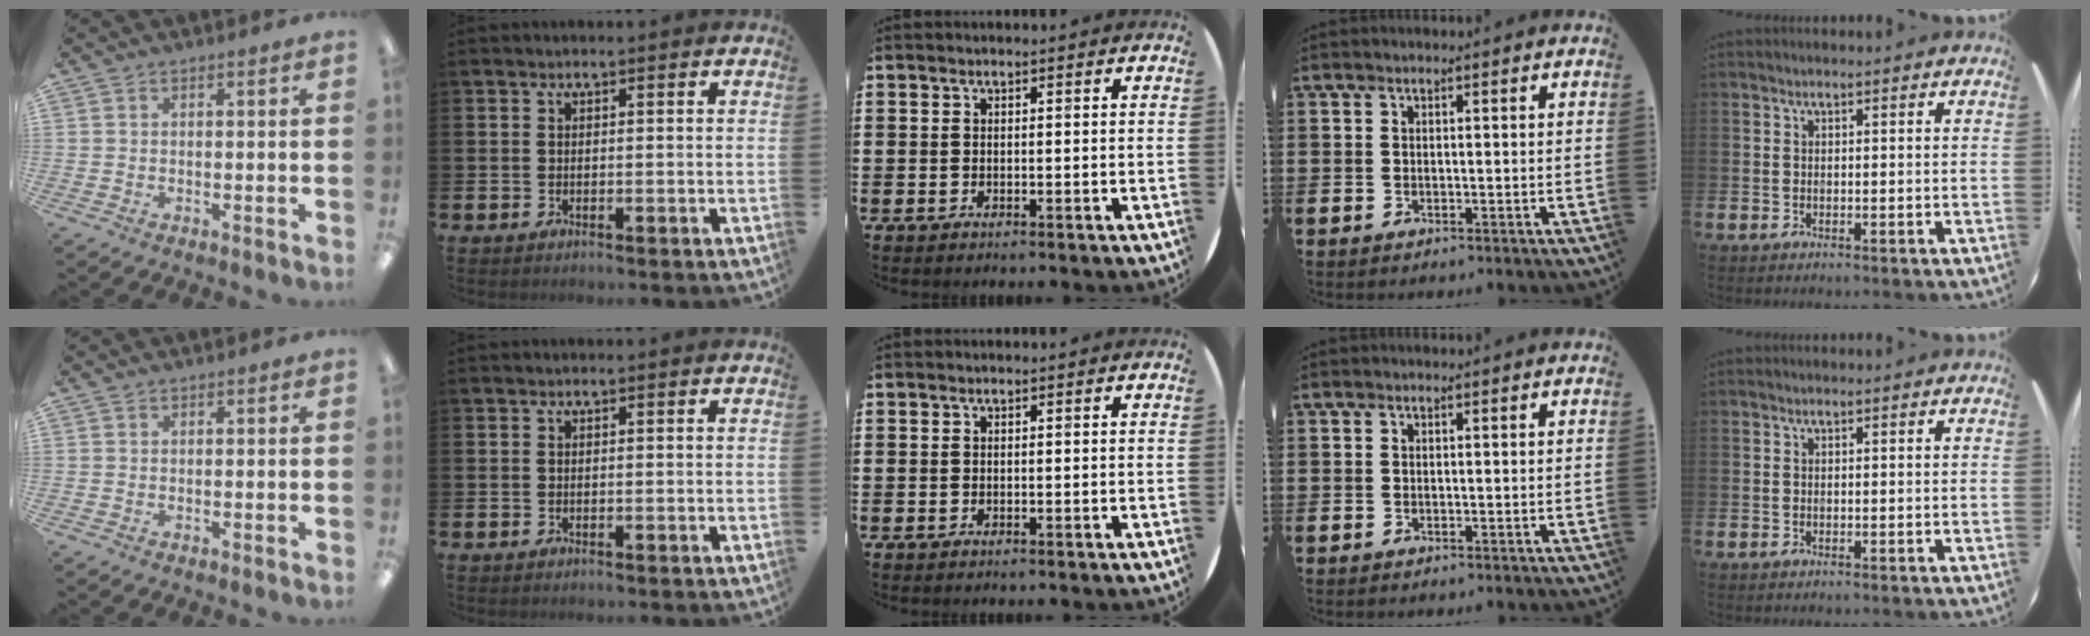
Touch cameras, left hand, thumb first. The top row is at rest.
{}